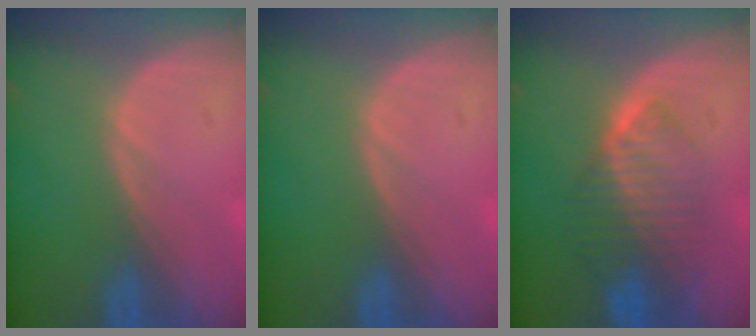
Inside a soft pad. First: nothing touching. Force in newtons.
{"total": 0.0}
{"total": 7.2, "press": 7.1, "slide": 1.0}